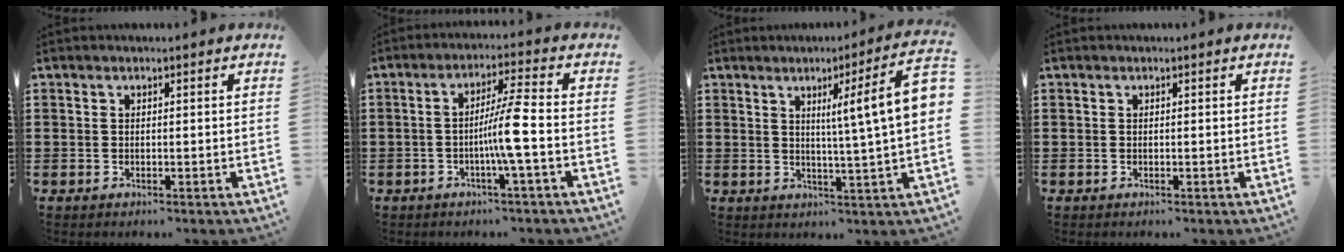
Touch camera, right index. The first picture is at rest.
{"total": 6.4, "force": [-1.6, -0.6, 6.2], "torque": [-0.109, -0.004, -0.035]}
{"total": 8.9, "force": [2.1, -0.5, 8.6], "torque": [-0.139, -0.018, 0.025]}
{"total": 0.0}